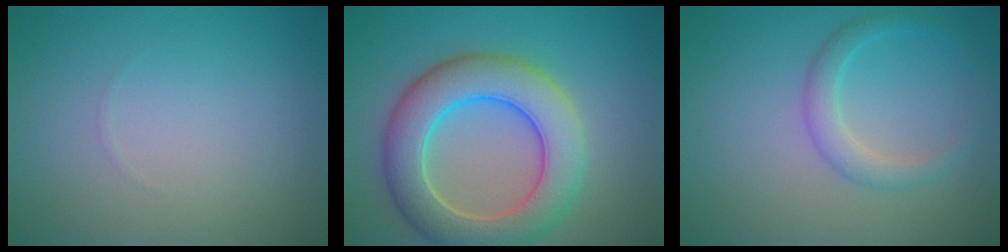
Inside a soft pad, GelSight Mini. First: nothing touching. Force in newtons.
{"total": 8.1, "press": 8.0, "slide": 0.6}
{"total": 2.3, "press": 2.3, "slide": 0.2}